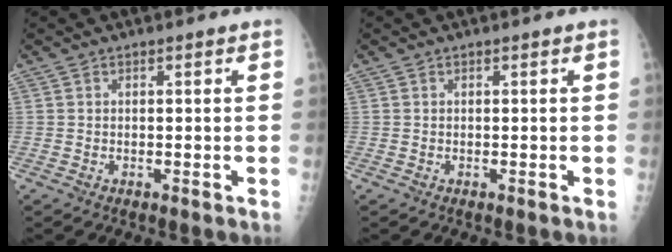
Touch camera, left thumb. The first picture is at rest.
{"total": 0.0}